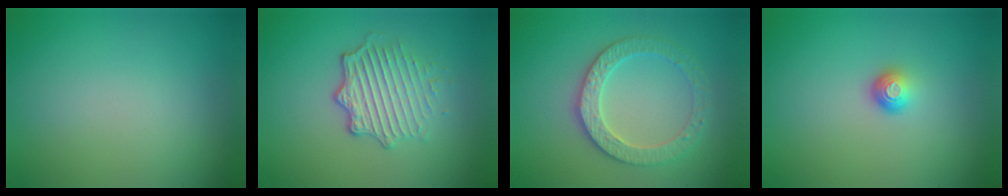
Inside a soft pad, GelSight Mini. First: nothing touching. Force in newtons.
{"total": 4.9, "press": 3.4, "slide": 3.5}
{"total": 3.6, "press": 3.5, "slide": 0.9}
{"total": 1.6, "press": 1.1, "slide": 1.1}